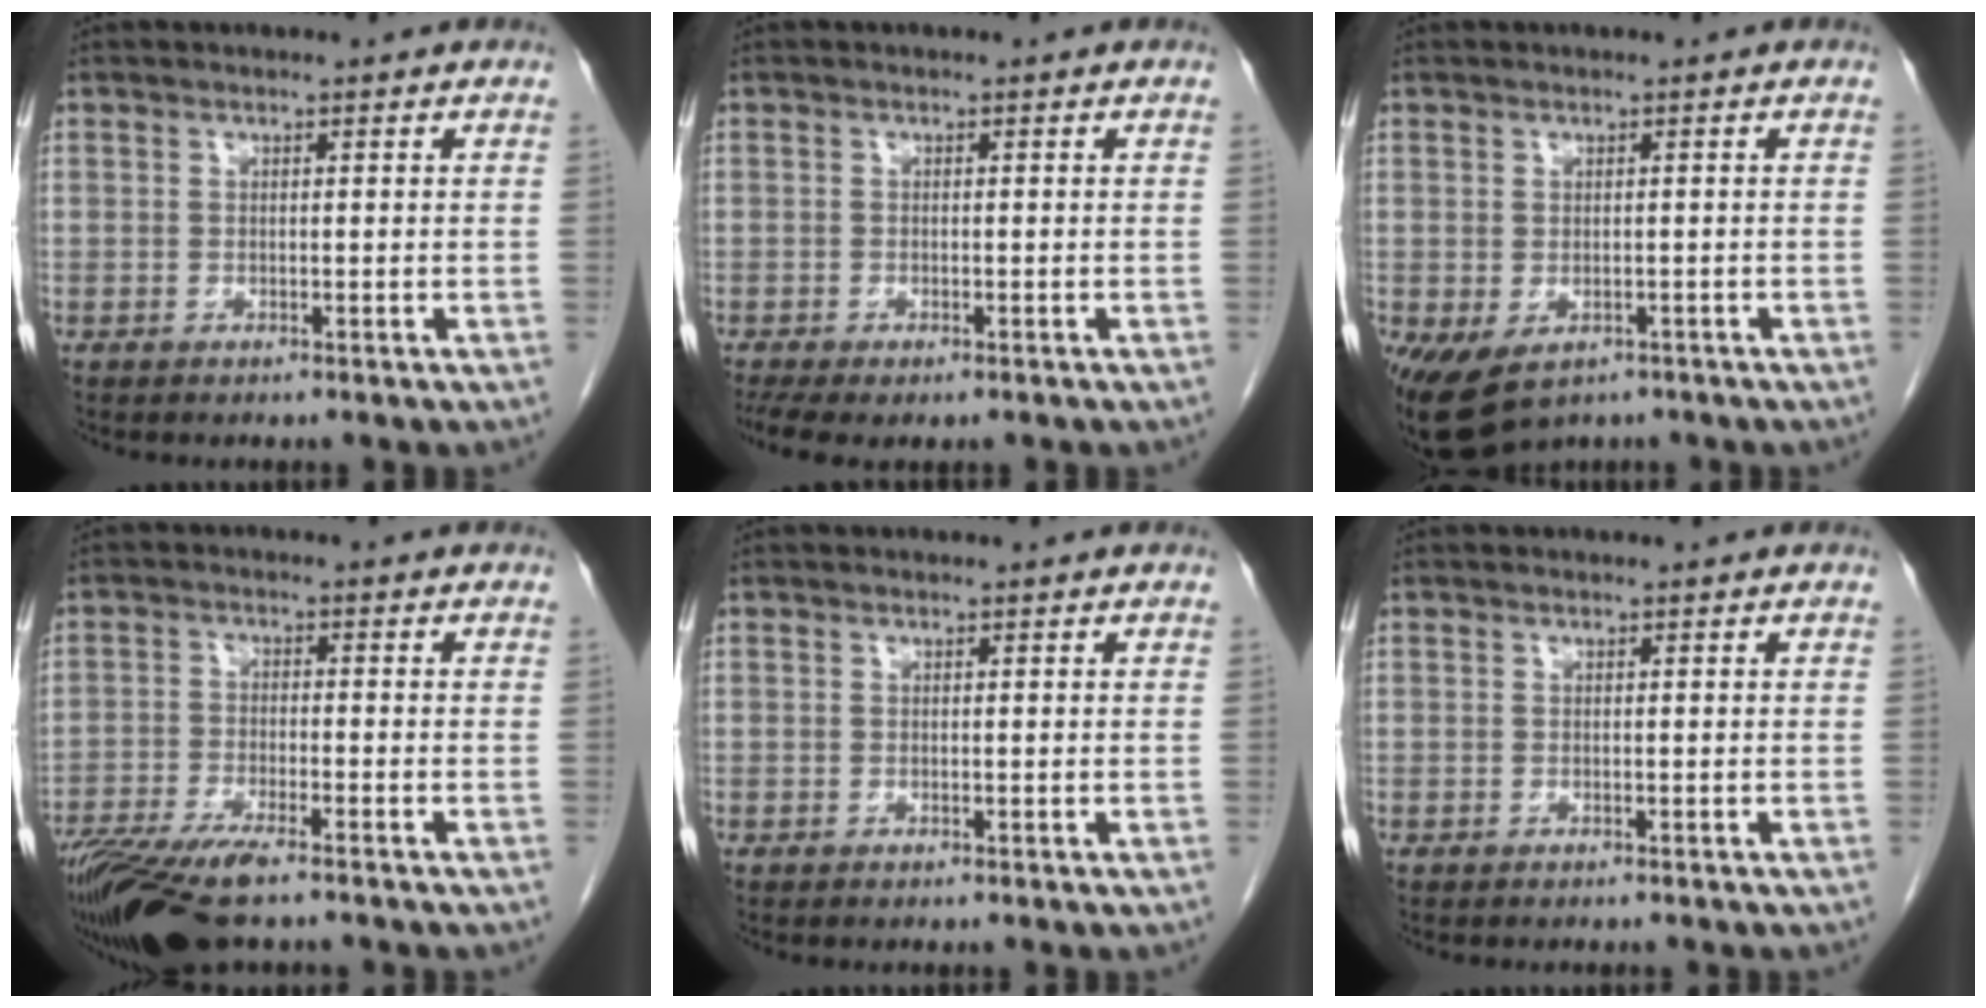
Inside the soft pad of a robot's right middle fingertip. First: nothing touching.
{"total": 5.6, "force": [-3.9, 2.2, 3.5], "torque": [-0.066, -0.015, -0.063]}
{"total": 8.5, "force": [-4.7, 5.1, 5.0], "torque": [-0.100, -0.011, -0.067]}
{"total": 12.2, "force": [-9.1, 2.3, 7.7], "torque": [-0.140, -0.024, -0.156]}
{"total": 0.0}
{"total": 0.7, "force": [-0.7, 0.1, 0.2], "torque": [-0.003, -0.001, -0.012]}